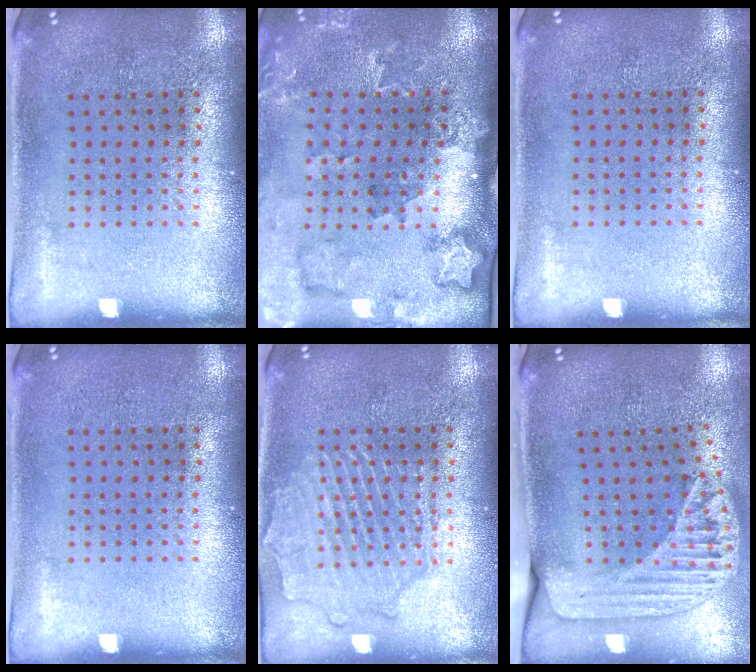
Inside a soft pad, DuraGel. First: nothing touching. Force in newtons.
{"total": 2.0, "press": 1.9, "slide": 0.4}
{"total": 0.0}
{"total": 0.0}
{"total": 2.6, "press": 2.6, "slide": 0.2}
{"total": 1.8, "press": 1.5, "slide": 1.0}